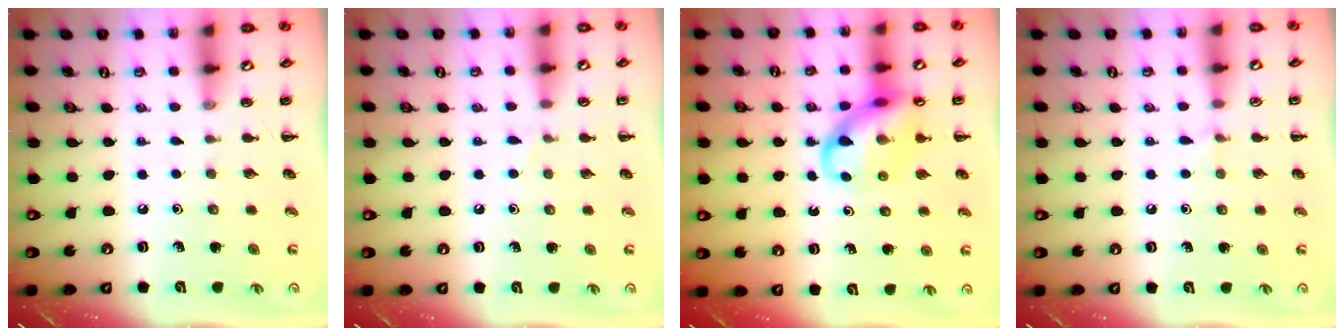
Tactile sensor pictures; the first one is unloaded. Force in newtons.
{"total": 2.7, "press": 2.5, "slide": 1.0}
{"total": 13.0, "press": 12.8, "slide": 2.2}
{"total": 3.8, "press": 3.6, "slide": 1.1}